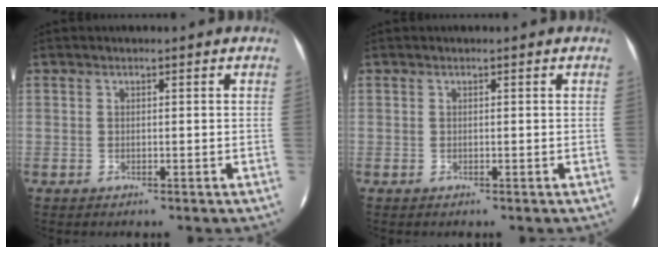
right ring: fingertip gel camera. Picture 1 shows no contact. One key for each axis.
{"total": 0.0}